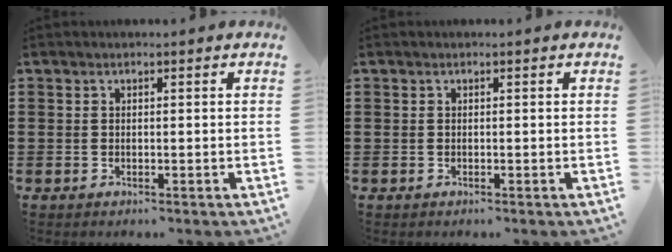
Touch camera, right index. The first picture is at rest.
{"total": 0.0}